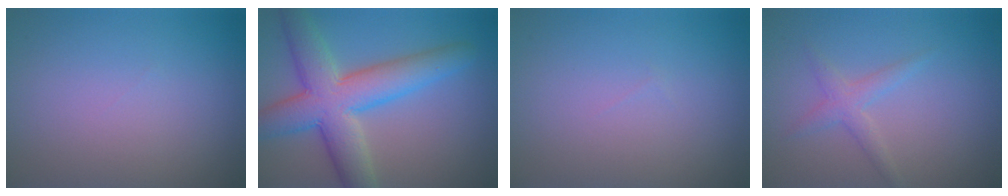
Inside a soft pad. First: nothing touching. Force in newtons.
{"total": 8.3, "press": 8.3, "slide": 0.2}
{"total": 0.0}
{"total": 1.9, "press": 1.9, "slide": 0.0}